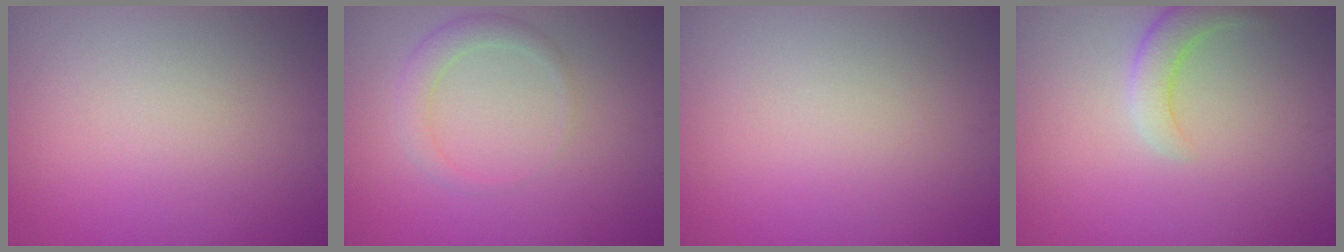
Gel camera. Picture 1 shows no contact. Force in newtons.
{"total": 2.1, "press": 2.1, "slide": 0.1}
{"total": 0.0}
{"total": 2.9, "press": 2.8, "slide": 0.3}